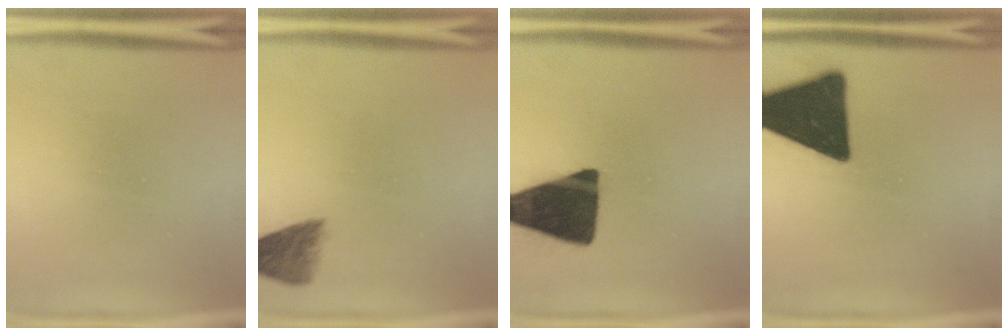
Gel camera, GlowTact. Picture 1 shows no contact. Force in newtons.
{"total": 5.0}
{"total": 16.5}
{"total": 19.0}